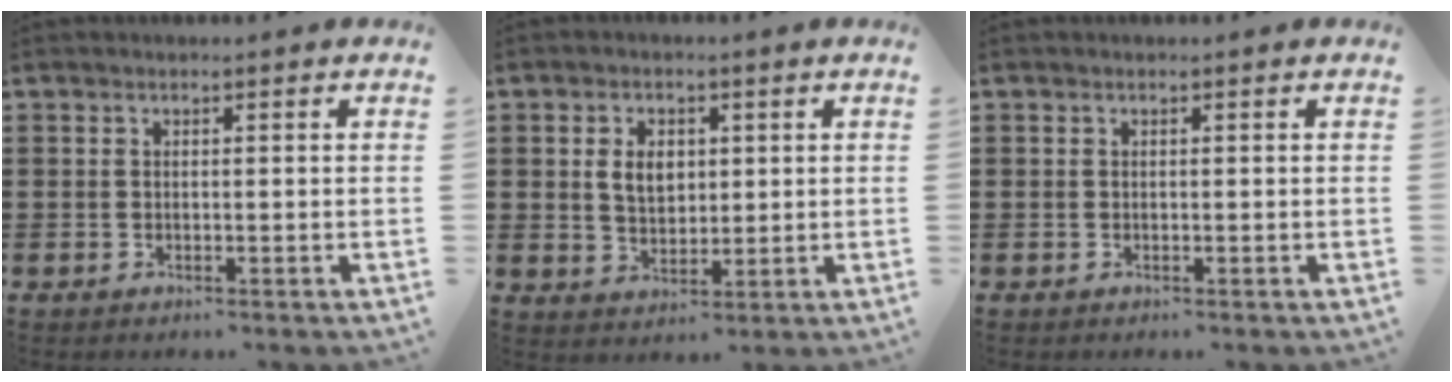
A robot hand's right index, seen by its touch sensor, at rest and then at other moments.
{"total": 4.6, "force": [0.9, 3.2, 3.2], "torque": [-0.064, 0.009, 0.012]}
{"total": 0.0}